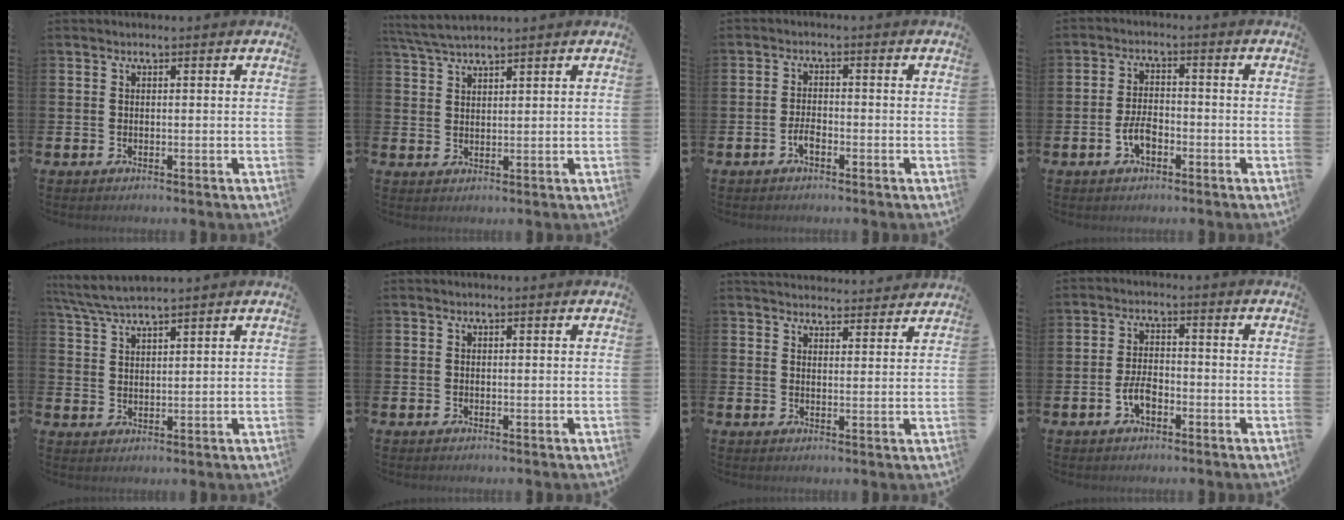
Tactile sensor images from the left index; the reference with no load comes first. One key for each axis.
{"total": 3.6, "fx": 3.4, "fy": 0.2, "fz": 1.0, "tx": -0.034, "ty": -0.009, "tz": 0.065}
{"total": 2.0, "fx": -1.1, "fy": 0.9, "fz": 1.5, "tx": -0.032, "ty": 0.005, "tz": -0.020}
{"total": 3.7, "fx": -1.5, "fy": 1.9, "fz": 2.8, "tx": -0.051, "ty": 0.002, "tz": -0.031}
{"total": 5.1, "fx": 4.8, "fy": 0.2, "fz": 1.8, "tx": -0.053, "ty": -0.018, "tz": 0.088}
{"total": 0.0}
{"total": 4.0, "fx": 3.9, "fy": 0.7, "fz": 0.1, "tx": 0.001, "ty": -0.024, "tz": 0.070}
{"total": 3.6, "fx": -1.6, "fy": 1.8, "fz": 2.7, "tx": -0.049, "ty": 0.001, "tz": -0.032}